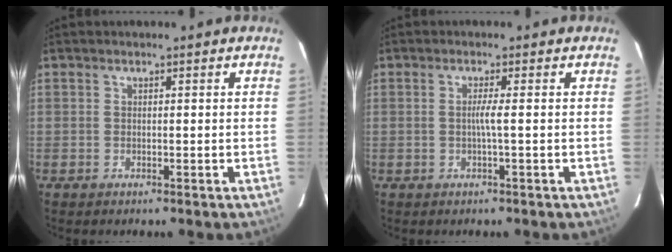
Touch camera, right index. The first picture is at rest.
{"total": 1.7, "force": [-0.2, -0.5, 1.6], "torque": [-0.033, 0.000, -0.004]}